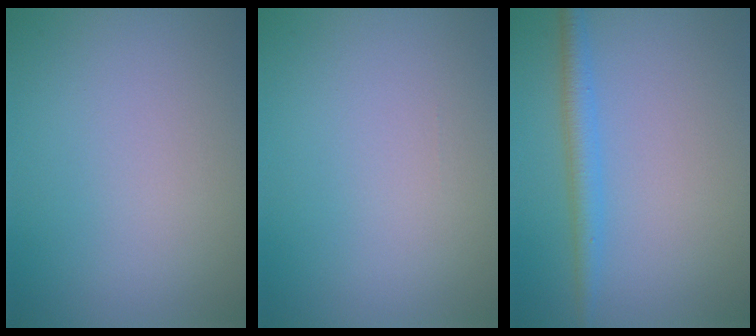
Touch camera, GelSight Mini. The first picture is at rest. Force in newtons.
{"total": 0.0}
{"total": 2.4, "press": 2.4, "slide": 0.2}